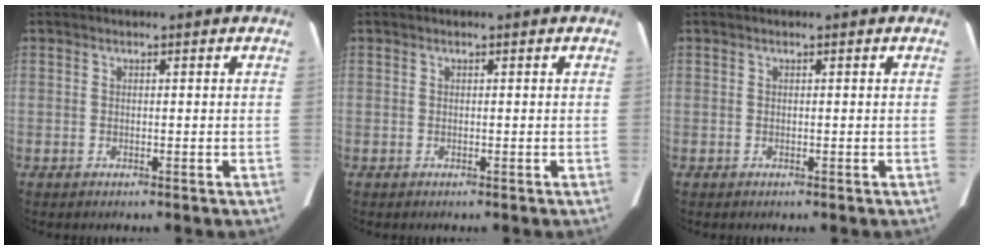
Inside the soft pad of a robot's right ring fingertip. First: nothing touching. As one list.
[{"total": 0.0}, {"total": 0.0}]